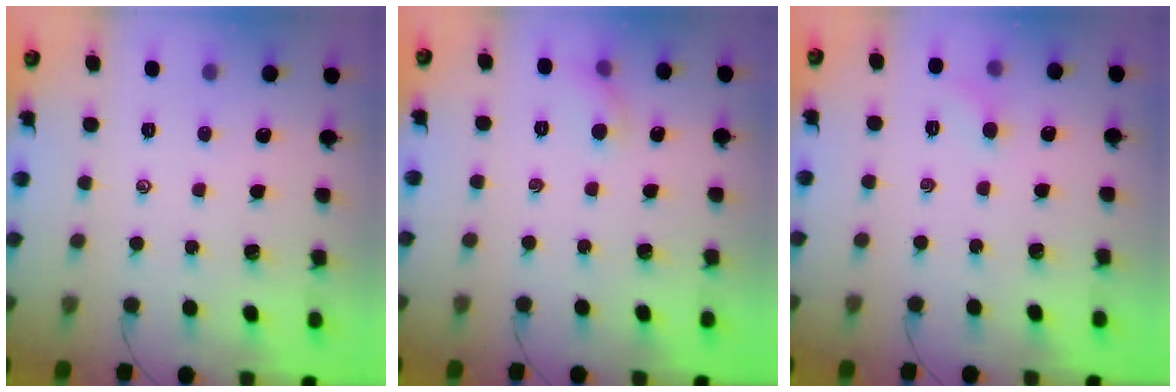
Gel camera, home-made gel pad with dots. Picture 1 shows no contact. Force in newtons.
{"total": 4.4, "press": 4.2, "slide": 1.2}
{"total": 4.4, "press": 4.2, "slide": 1.4}